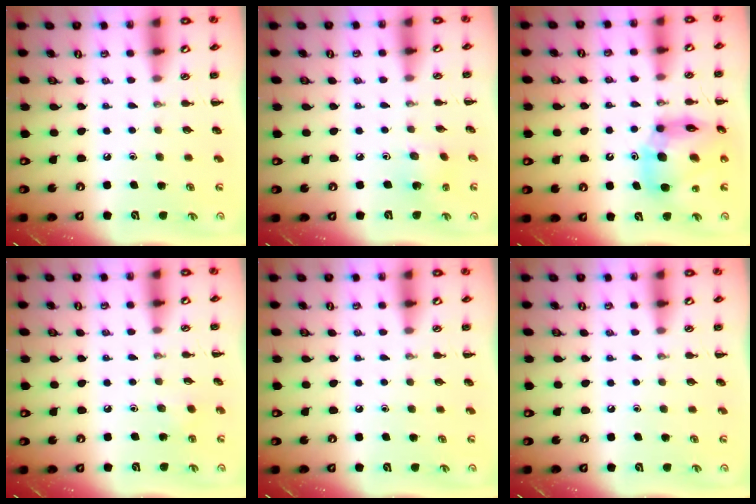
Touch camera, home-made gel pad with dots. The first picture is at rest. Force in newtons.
{"total": 2.7, "press": 2.6, "slide": 0.7}
{"total": 13.6, "press": 13.1, "slide": 3.9}
{"total": 1.8, "press": 1.7, "slide": 0.6}
{"total": 0.0}
{"total": 0.0}